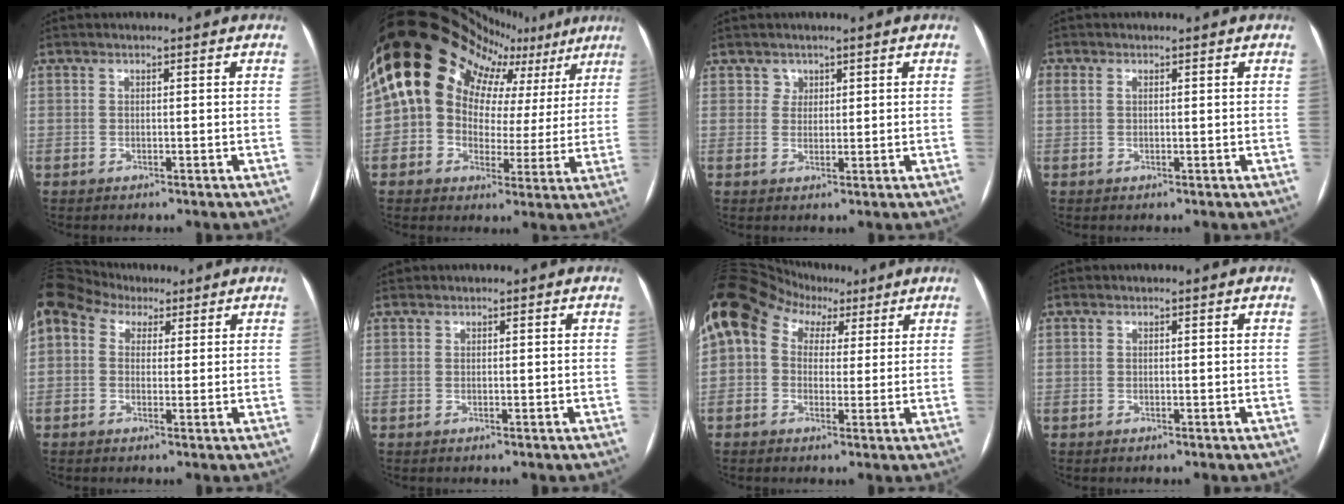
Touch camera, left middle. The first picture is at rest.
{"total": 20.2, "force": [11.5, 13.0, 10.4], "torque": [-0.184, 0.087, 0.156]}
{"total": 1.7, "force": [1.0, 1.3, -0.1], "torque": [0.010, 0.002, 0.009]}
{"total": 1.6, "force": [-1.6, 0.0, -0.1], "torque": [-0.022, 0.022, -0.006]}
{"total": 8.6, "force": [4.1, 6.9, 3.1], "torque": [-0.097, 0.067, 0.093]}
{"total": 0.0}
{"total": 11.8, "force": [3.5, 9.5, 6.2], "torque": [-0.137, 0.078, 0.069]}
{"total": 2.6, "force": [-2.2, -0.8, -1.2], "torque": [0.015, 0.002, -0.026]}